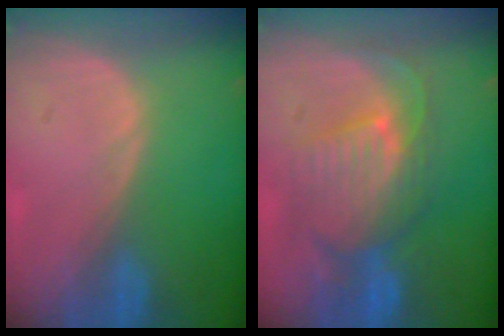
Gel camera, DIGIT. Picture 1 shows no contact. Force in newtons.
{"total": 9.8, "press": 9.0, "slide": 3.9}